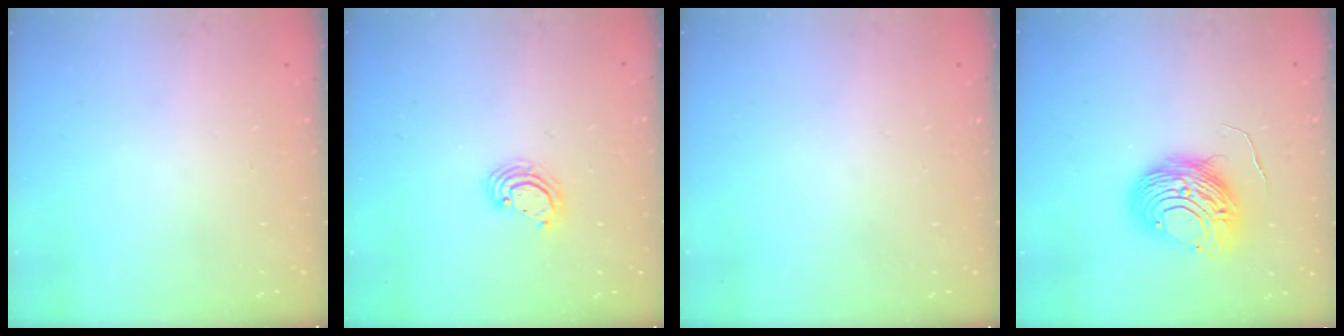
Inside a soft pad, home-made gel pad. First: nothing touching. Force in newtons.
{"total": 3.6, "press": 3.6, "slide": 0.2}
{"total": 0.0}
{"total": 9.5, "press": 9.5, "slide": 0.8}